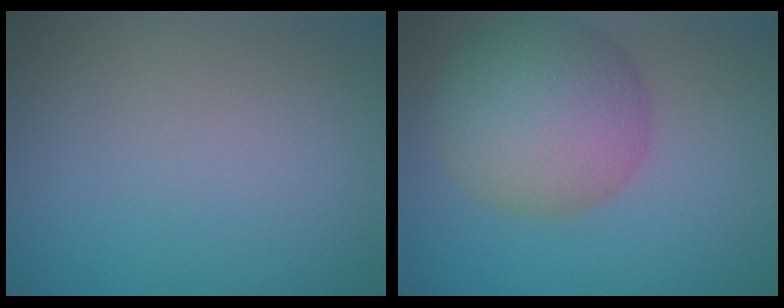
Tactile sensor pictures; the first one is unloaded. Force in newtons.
{"total": 8.2, "press": 8.2, "slide": 0.4}